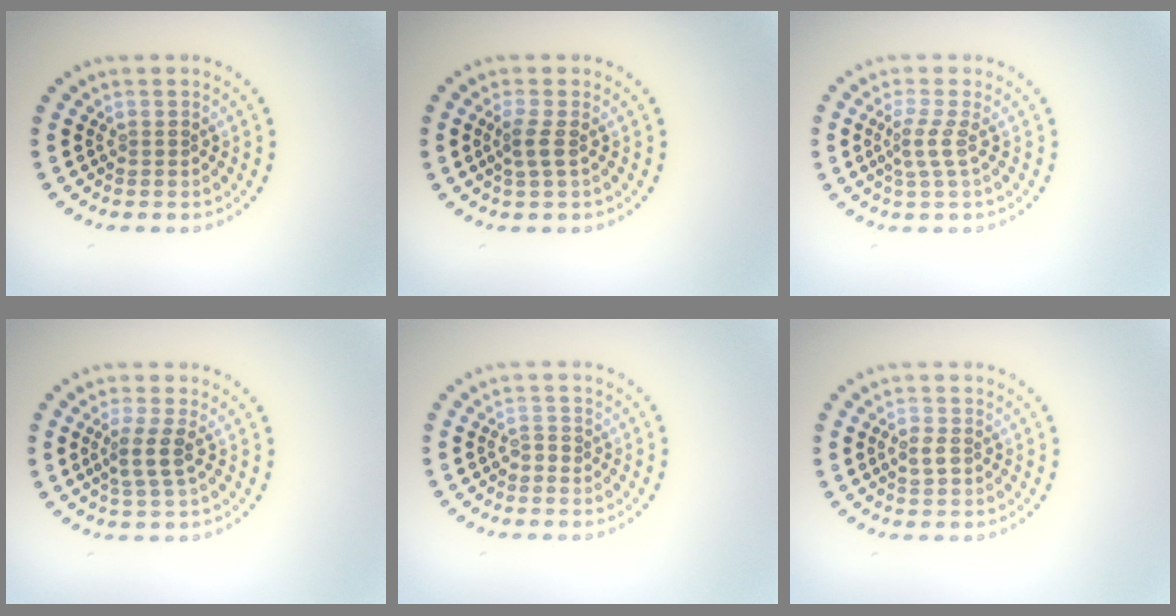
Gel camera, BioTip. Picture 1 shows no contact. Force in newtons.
{"total": 1.5, "press": 1.3, "slide": 0.9}
{"total": 2.0, "press": 1.4, "slide": 1.5}
{"total": 2.5, "press": 2.0, "slide": 1.5}
{"total": 0.9, "press": 0.8, "slide": 0.4}
{"total": 1.3, "press": 1.3, "slide": 0.1}